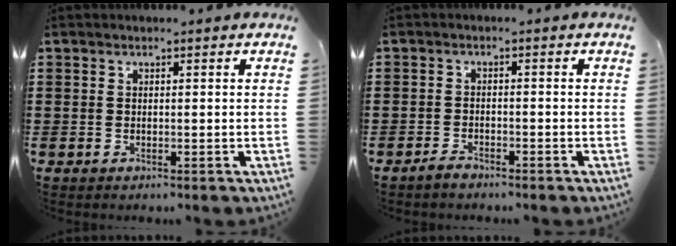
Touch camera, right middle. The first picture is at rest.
{"total": 1.5, "force": [-1.4, 0.4, 0.5], "torque": [-0.012, 0.000, -0.028]}